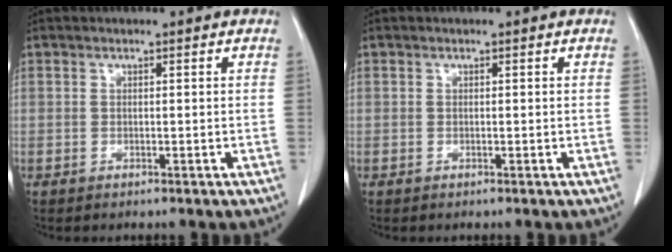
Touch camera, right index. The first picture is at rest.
{"total": 0.0}